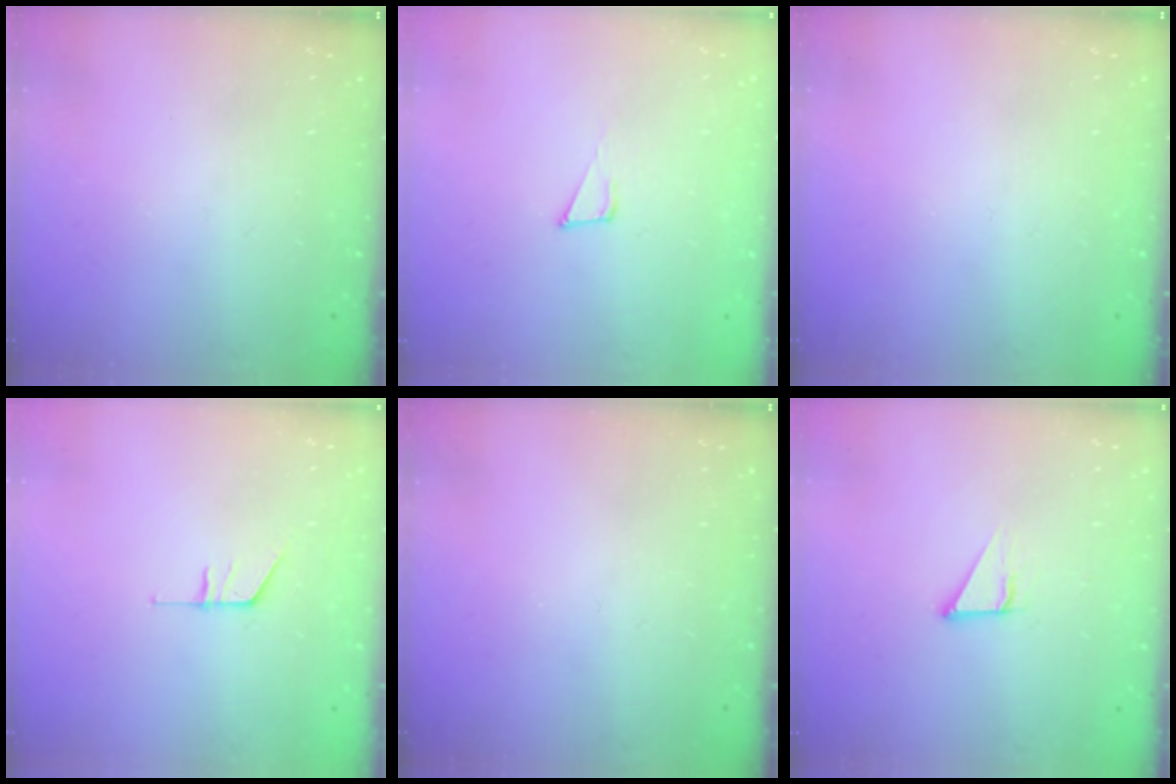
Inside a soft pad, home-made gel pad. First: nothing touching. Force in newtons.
{"total": 6.3, "press": 6.1, "slide": 1.2}
{"total": 0.0}
{"total": 5.4, "press": 5.4, "slide": 0.5}
{"total": 0.0}
{"total": 2.8, "press": 2.8, "slide": 0.2}